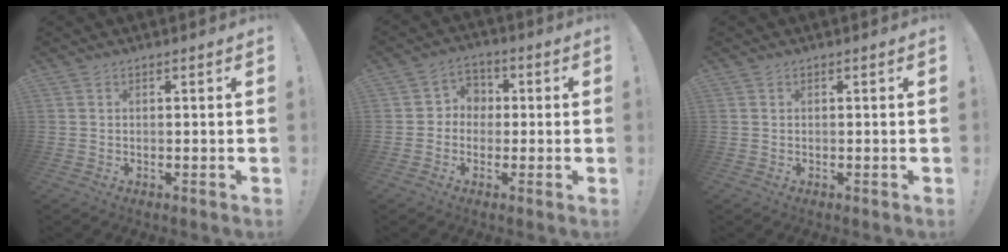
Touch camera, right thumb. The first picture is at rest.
{"total": 5.4, "force": [-0.9, 5.1, 1.3], "torque": [-0.017, 0.013, -0.016]}
{"total": 0.0}